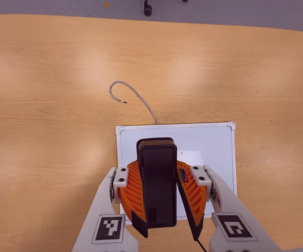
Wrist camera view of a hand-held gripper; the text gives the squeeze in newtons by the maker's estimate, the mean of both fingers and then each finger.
{"total": 9.3, "left": 9.7, "right": 8.8}